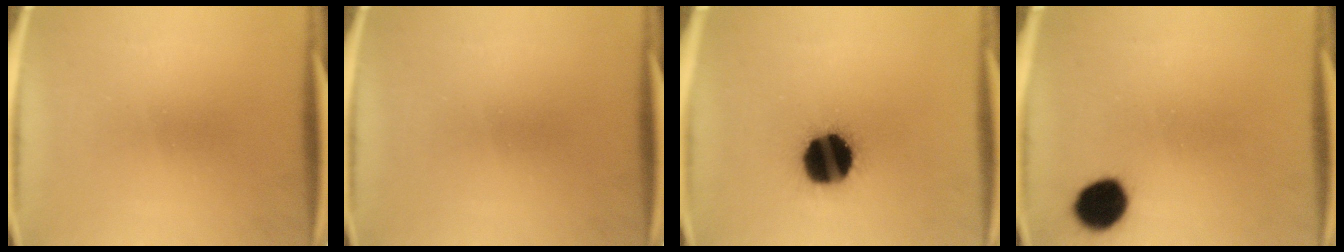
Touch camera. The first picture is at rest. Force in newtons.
{"total": 0.0}
{"total": 19.1}
{"total": 8.9}